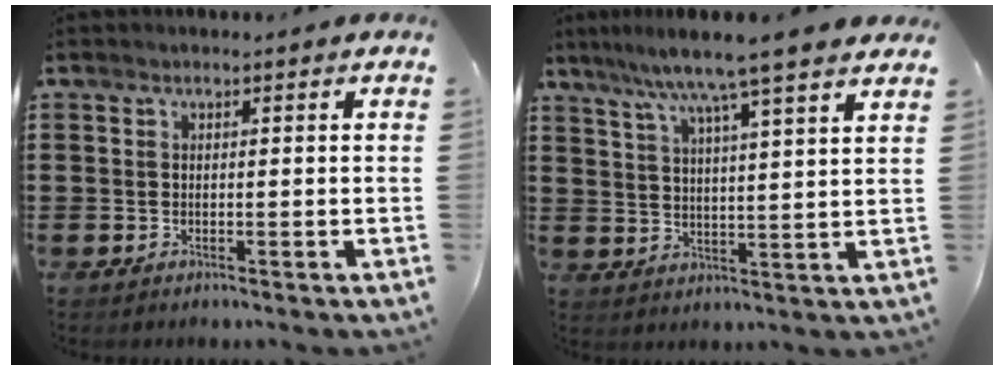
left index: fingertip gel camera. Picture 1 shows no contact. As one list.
[{"total": 7.5, "force": [6.2, -1.0, 4.1], "torque": [-0.101, -0.030, 0.102]}]